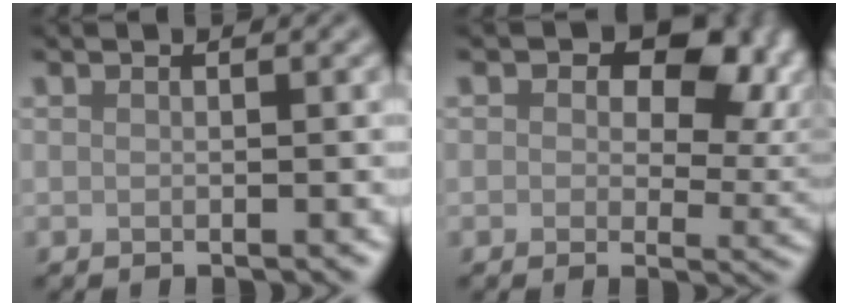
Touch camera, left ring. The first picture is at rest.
{"total": 8.5, "force": [2.6, 5.4, 6.1], "torque": [-0.070, -0.010, 0.037]}